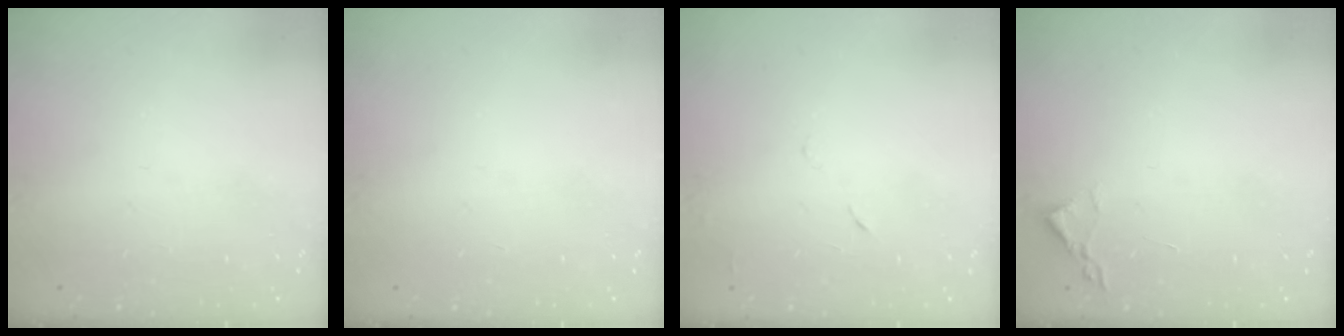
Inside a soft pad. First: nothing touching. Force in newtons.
{"total": 0.0}
{"total": 3.9, "press": 3.8, "slide": 0.9}
{"total": 1.8, "press": 1.8, "slide": 0.3}